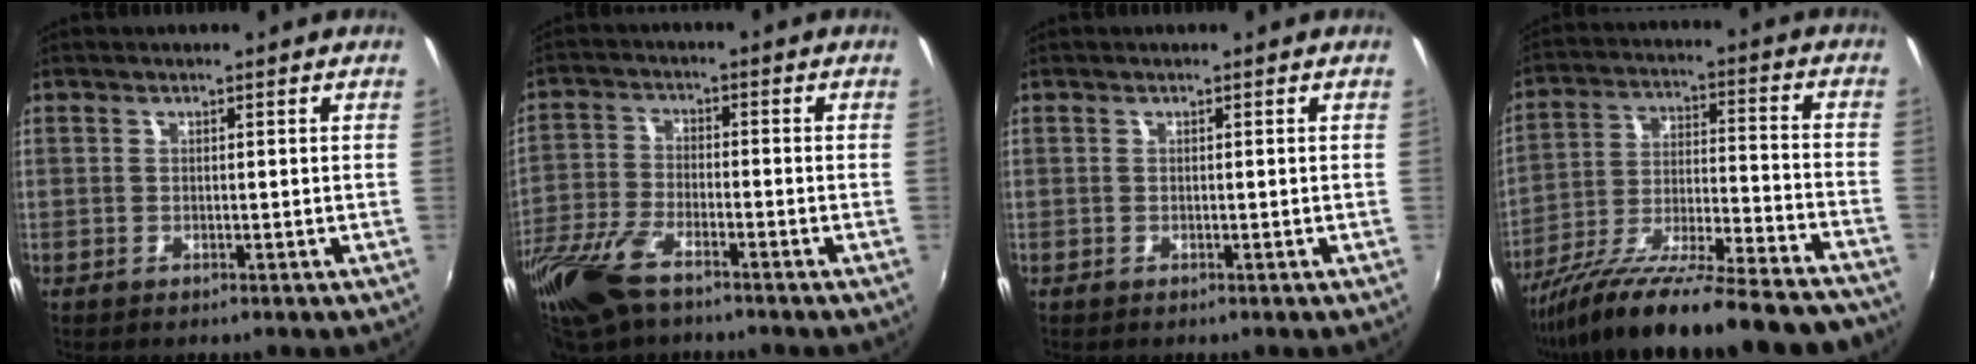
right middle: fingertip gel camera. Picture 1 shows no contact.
{"total": 12.1, "force": [-8.3, 4.3, 7.6], "torque": [-0.181, -0.025, -0.169]}
{"total": 0.0}
{"total": 25.3, "force": [-21.4, 3.3, 13.1], "torque": [-0.225, -0.057, -0.321]}